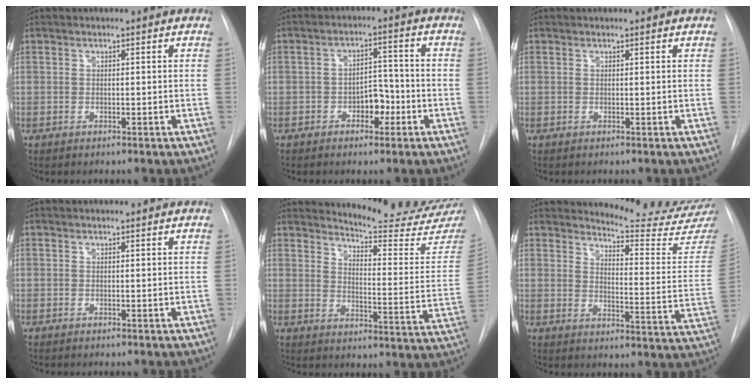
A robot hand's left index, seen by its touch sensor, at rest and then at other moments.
{"total": 4.9, "force": [-2.9, 2.5, 3.0], "torque": [-0.039, 0.007, -0.044]}
{"total": 0.0}
{"total": 0.0}
{"total": 17.3, "force": [16.9, -0.6, 3.8], "torque": [-0.056, -0.135, 0.199]}
{"total": 15.1, "force": [14.8, -1.6, 2.2], "torque": [-0.033, -0.142, 0.169]}